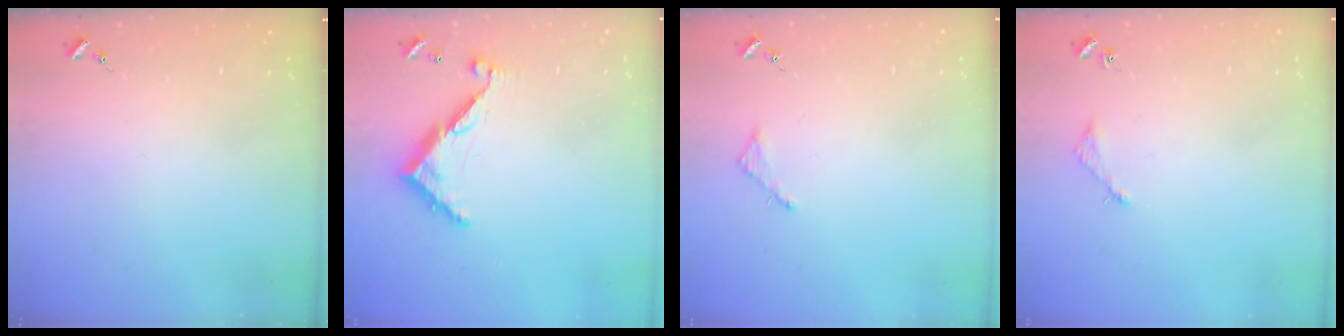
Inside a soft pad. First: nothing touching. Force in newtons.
{"total": 9.2, "press": 9.2, "slide": 0.6}
{"total": 2.8, "press": 2.7, "slide": 0.3}
{"total": 3.0, "press": 3.0, "slide": 0.4}